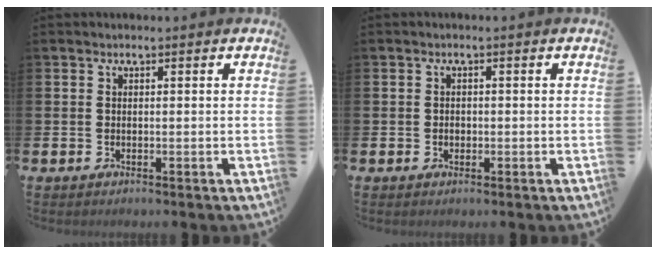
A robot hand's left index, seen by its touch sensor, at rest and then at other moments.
{"total": 0.9, "force": [-0.2, 0.8, 0.4], "torque": [-0.007, 0.004, -0.005]}